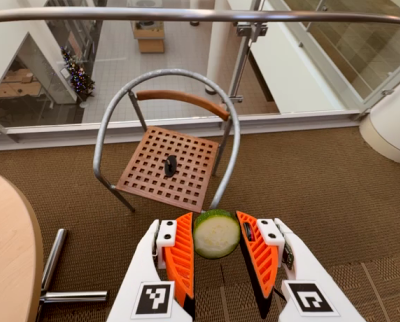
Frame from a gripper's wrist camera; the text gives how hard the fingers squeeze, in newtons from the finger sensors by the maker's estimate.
{"total": 9.2, "left": 9.4, "right": 8.9}